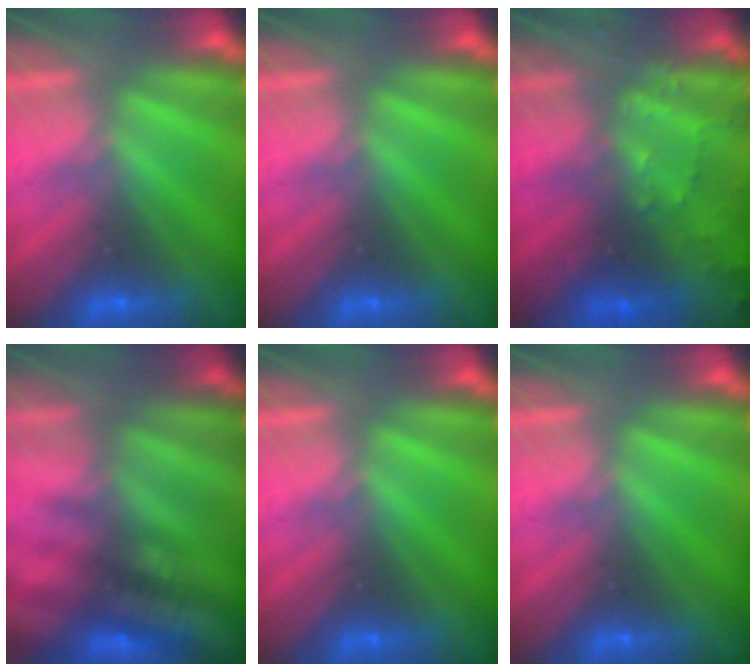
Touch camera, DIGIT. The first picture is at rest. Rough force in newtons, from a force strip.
{"total": 0.0}
{"total": 7.8}
{"total": 2.8}
{"total": 0.0}
{"total": 0.0}